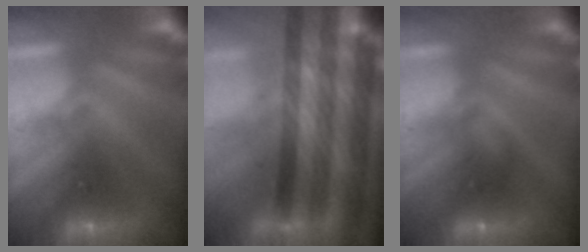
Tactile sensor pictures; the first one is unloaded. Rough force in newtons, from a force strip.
{"total": 11.8}
{"total": 2.2}